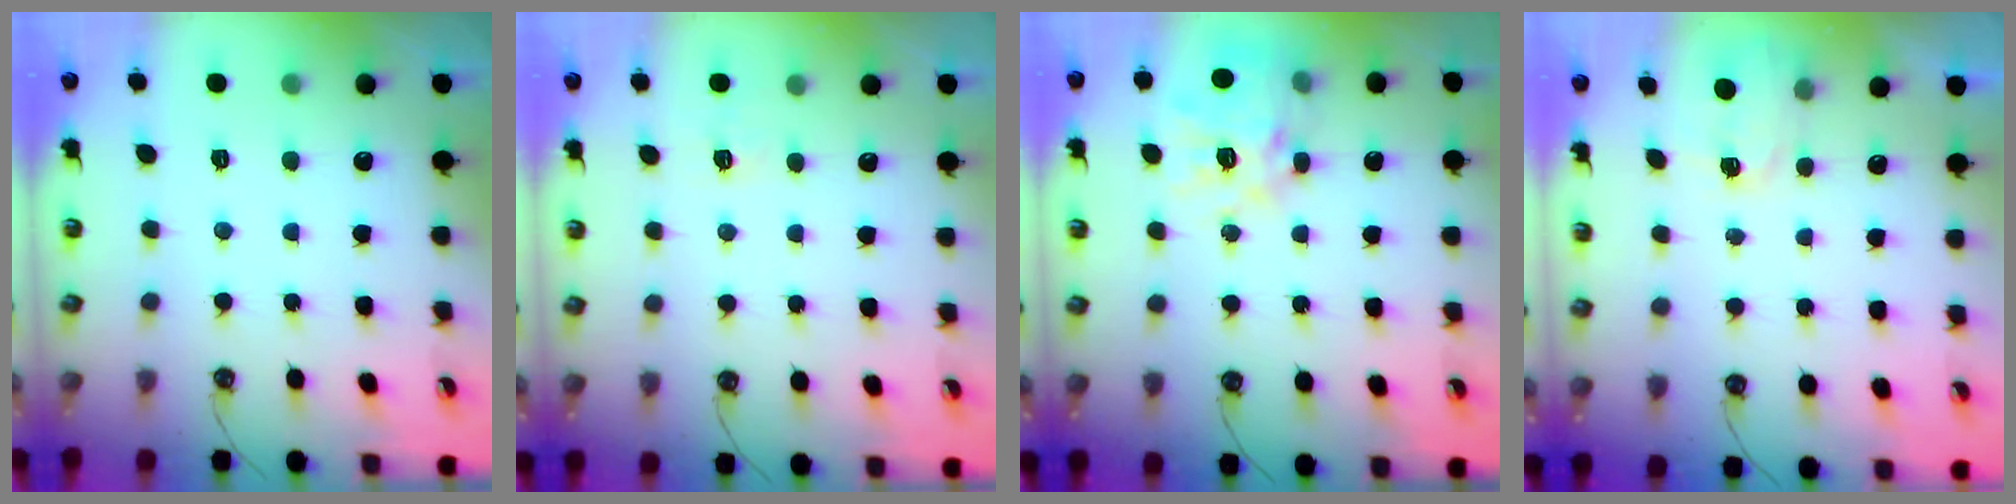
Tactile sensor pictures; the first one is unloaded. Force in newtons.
{"total": 2.8, "press": 2.8, "slide": 0.4}
{"total": 15.0, "press": 14.9, "slide": 1.3}
{"total": 2.4, "press": 2.4, "slide": 0.3}